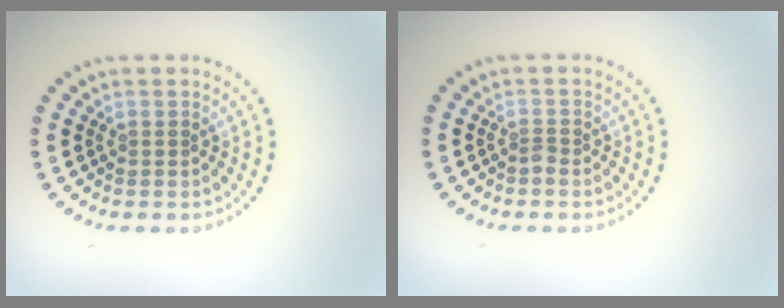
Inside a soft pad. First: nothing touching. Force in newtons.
{"total": 0.7, "press": 0.4, "slide": 0.6}